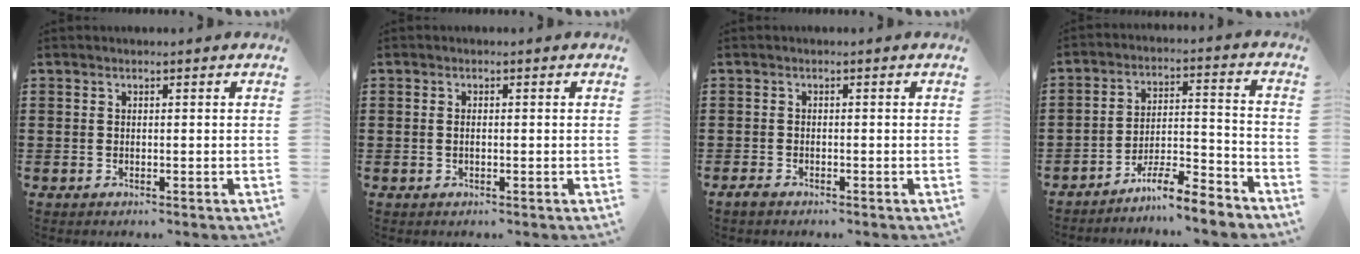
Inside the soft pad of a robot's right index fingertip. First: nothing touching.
{"total": 1.0, "force": [-0.1, 0.4, 0.9], "torque": [-0.018, 0.002, -0.002]}
{"total": 1.1, "force": [-0.9, 0.4, 0.2], "torque": [-0.008, -0.001, -0.020]}
{"total": 7.2, "force": [-6.7, 0.4, 2.5], "torque": [-0.043, 0.010, -0.129]}